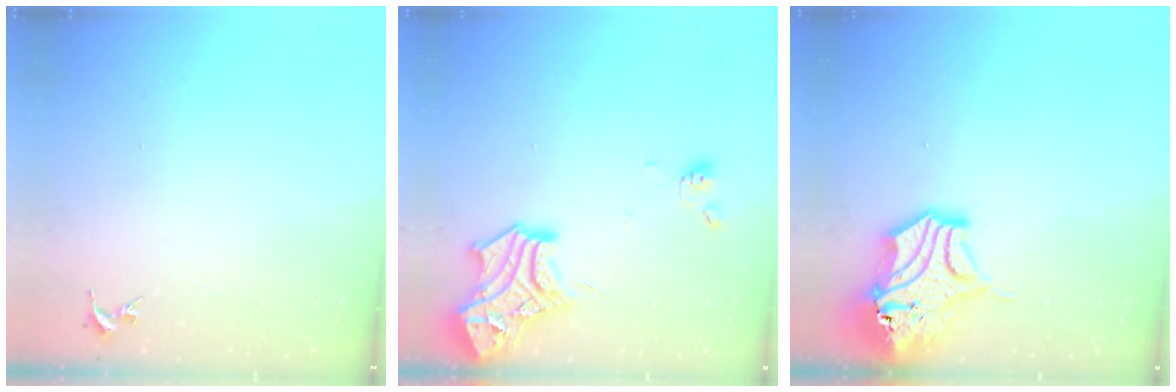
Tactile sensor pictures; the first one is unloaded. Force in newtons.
{"total": 16.2, "press": 16.2, "slide": 1.5}
{"total": 15.4, "press": 15.3, "slide": 2.2}